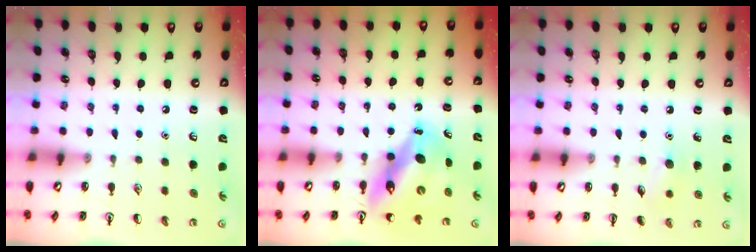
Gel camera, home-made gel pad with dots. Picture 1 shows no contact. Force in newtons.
{"total": 12.3, "press": 11.7, "slide": 3.6}
{"total": 7.1, "press": 6.9, "slide": 1.8}